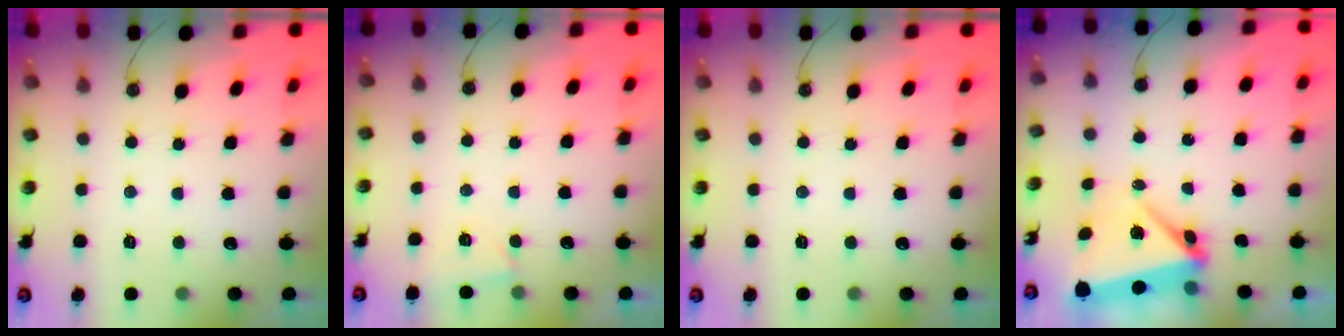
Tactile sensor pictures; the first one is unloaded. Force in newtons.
{"total": 2.1, "press": 1.9, "slide": 0.9}
{"total": 0.0}
{"total": 6.3, "press": 6.0, "slide": 1.9}